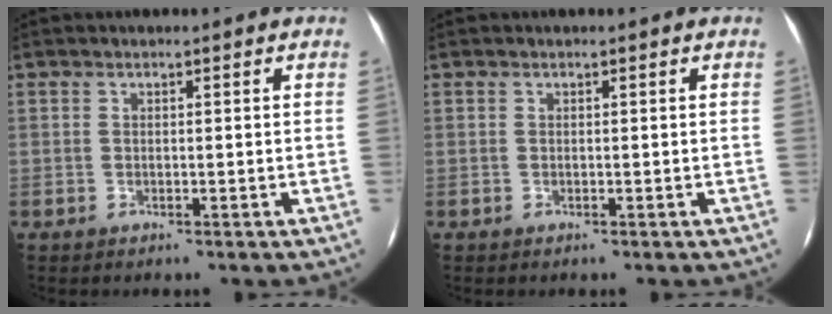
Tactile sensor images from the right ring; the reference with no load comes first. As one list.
[{"total": 0.0}]